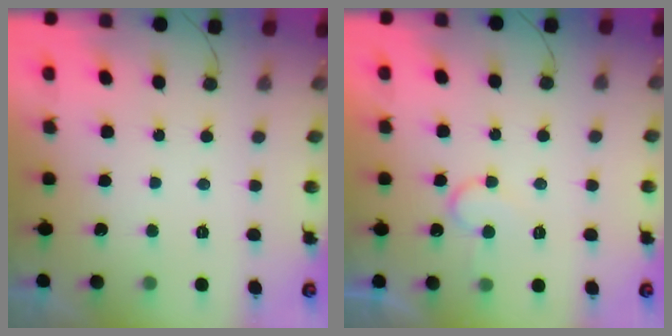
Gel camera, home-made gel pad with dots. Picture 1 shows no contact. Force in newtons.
{"total": 7.6, "press": 7.5, "slide": 0.8}